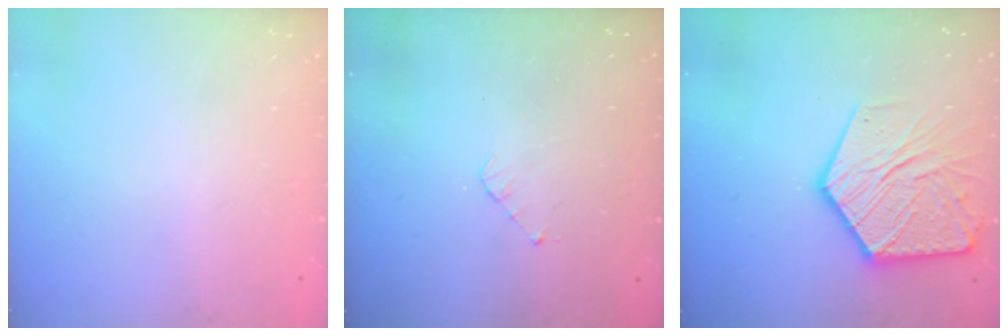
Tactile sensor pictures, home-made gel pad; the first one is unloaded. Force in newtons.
{"total": 3.0, "press": 2.9, "slide": 0.2}
{"total": 17.0, "press": 16.9, "slide": 1.6}